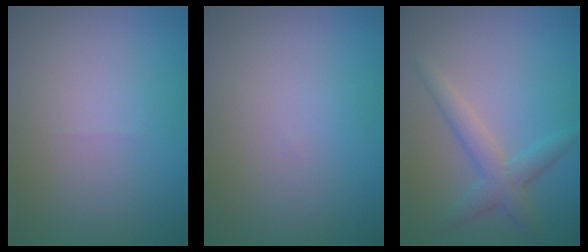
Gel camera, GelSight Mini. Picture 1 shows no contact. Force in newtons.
{"total": 0.0}
{"total": 3.0, "press": 3.0, "slide": 0.1}